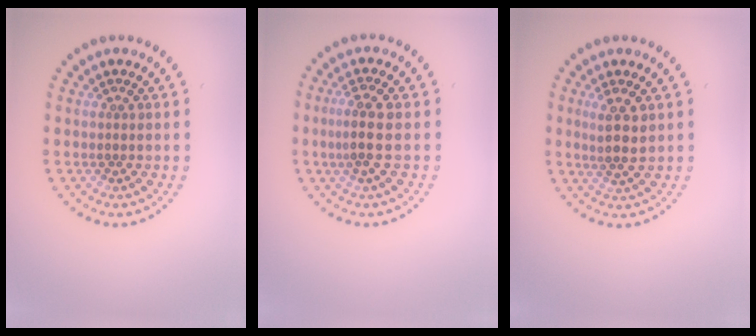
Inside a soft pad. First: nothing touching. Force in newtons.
{"total": 2.9, "press": 2.7, "slide": 1.2}
{"total": 2.7, "press": 2.4, "slide": 1.1}